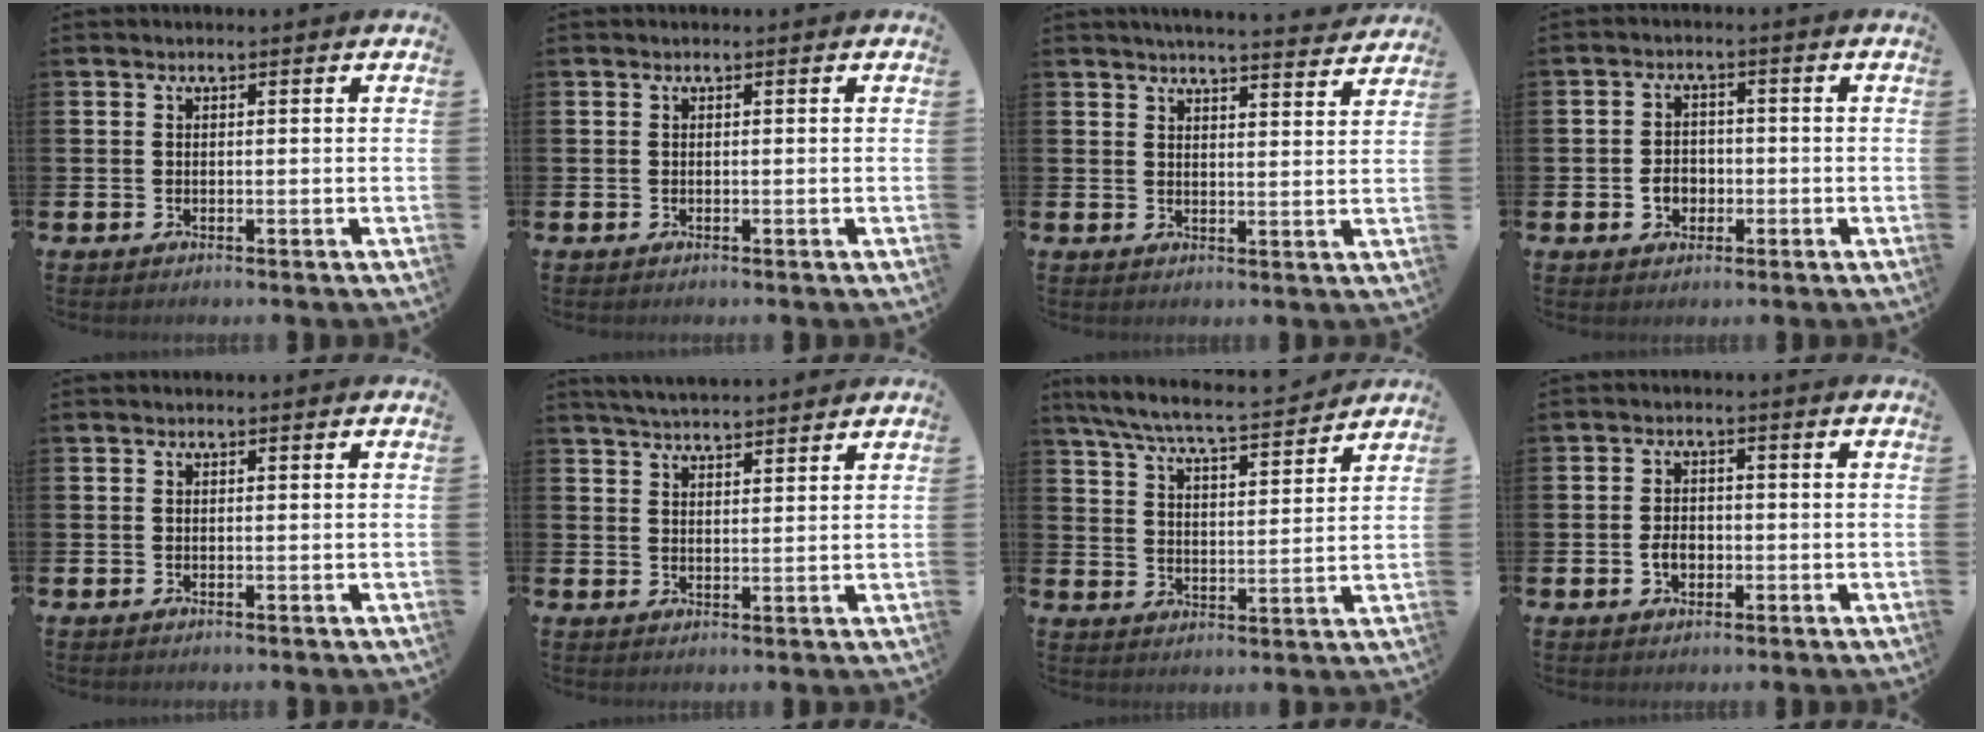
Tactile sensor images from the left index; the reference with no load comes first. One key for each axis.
{"total": 0.0}
{"total": 4.6, "fx": 4.5, "fy": -0.3, "fz": 0.8, "tx": -0.012, "ty": -0.032, "tz": 0.076}
{"total": 3.2, "fx": -0.9, "fy": 2.5, "fz": 1.7, "tx": -0.021, "ty": -0.002, "tz": -0.024}
{"total": 0.0}
{"total": 4.0, "fx": 4.0, "fy": 0.1, "fz": 0.3, "tx": -0.019, "ty": -0.017, "tz": 0.074}
{"total": 7.5, "fx": 7.1, "fy": 0.4, "fz": 2.6, "tx": -0.077, "ty": -0.044, "tz": 0.124}
{"total": 2.7, "fx": -0.7, "fy": 1.9, "fz": 1.7, "tx": -0.020, "ty": -0.002, "tz": -0.019}